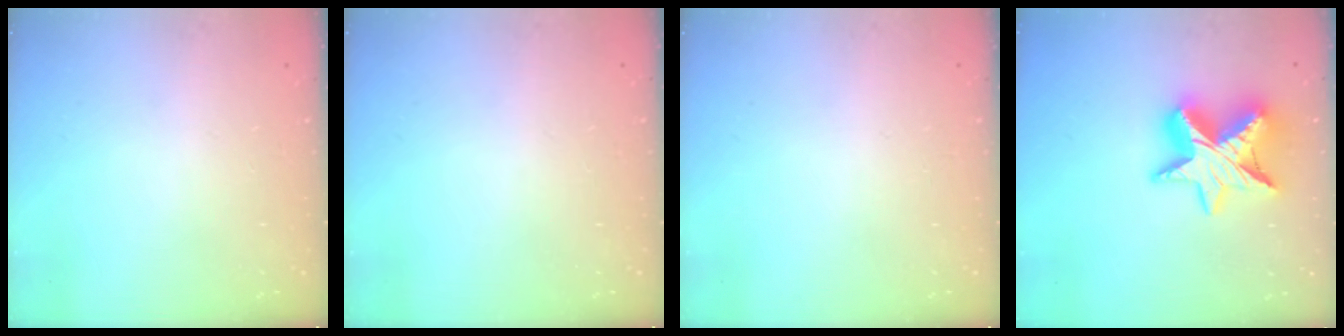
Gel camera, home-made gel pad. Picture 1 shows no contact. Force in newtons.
{"total": 0.0}
{"total": 0.0}
{"total": 16.1, "press": 16.0, "slide": 1.3}